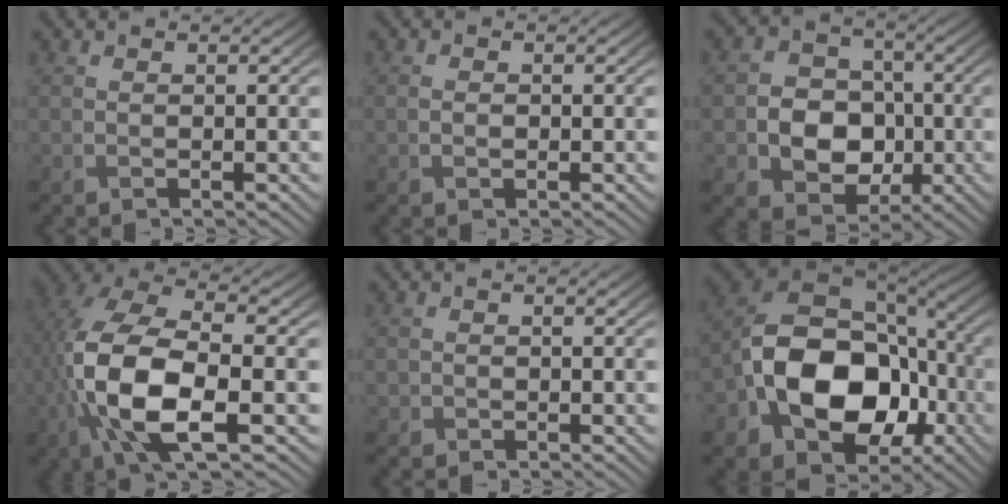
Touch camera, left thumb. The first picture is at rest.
{"total": 0.9, "force": [-0.1, 0.6, 0.7], "torque": [-0.014, 0.000, 0.000]}
{"total": 8.4, "force": [-1.8, 6.7, 4.7], "torque": [-0.096, -0.009, -0.048]}
{"total": 12.8, "force": [-3.0, 5.6, 11.2], "torque": [-0.254, -0.005, -0.064]}
{"total": 0.8, "force": [-0.4, 0.7, 0.0], "torque": [0.006, -0.004, -0.009]}
{"total": 15.7, "force": [-3.7, 11.2, 10.4], "torque": [-0.198, -0.021, -0.071]}